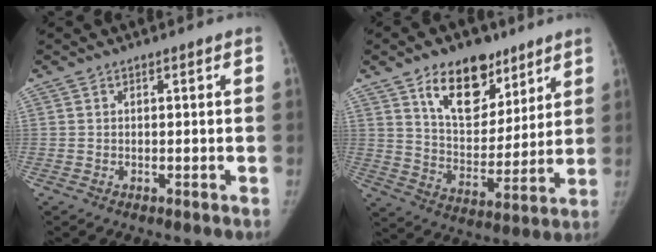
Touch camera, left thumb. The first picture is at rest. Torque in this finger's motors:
{"motor_torque": [1.97, 0.52, 0.96, -1.45, 0.35]}